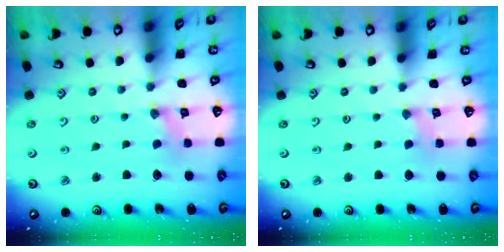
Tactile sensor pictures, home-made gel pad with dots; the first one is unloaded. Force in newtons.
{"total": 0.0}